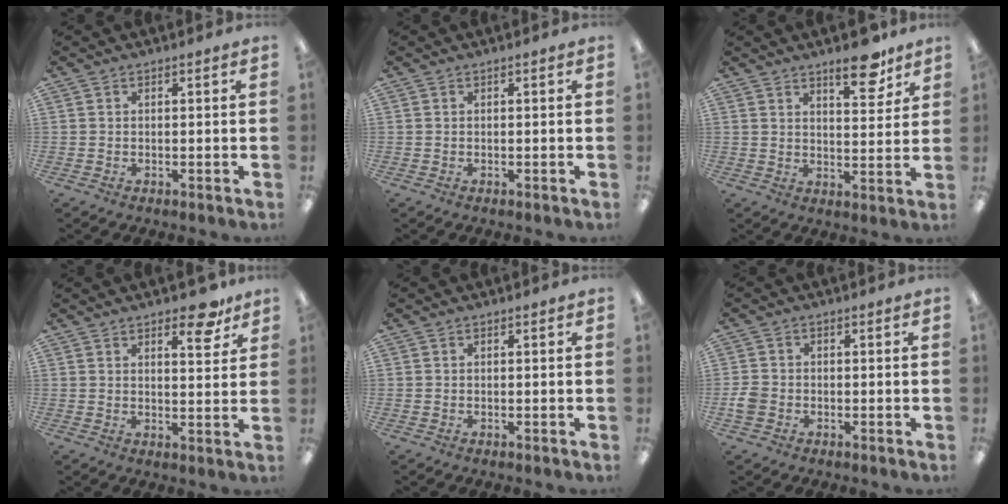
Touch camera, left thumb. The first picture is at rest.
{"total": 0.0}
{"total": 10.2, "force": [7.2, 3.7, 6.1], "torque": [-0.065, -0.046, 0.116]}
{"total": 7.6, "force": [5.6, 2.9, 4.2], "torque": [-0.033, -0.038, 0.089]}
{"total": 0.0}
{"total": 3.4, "force": [-1.1, 2.8, 1.7], "torque": [-0.032, 0.007, -0.021]}